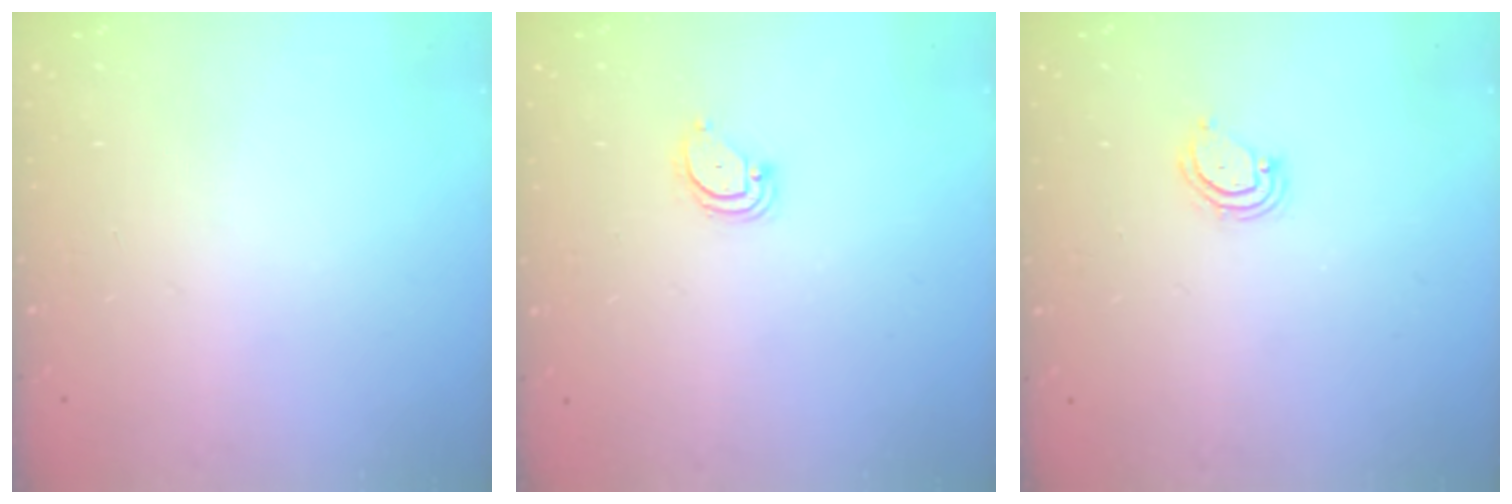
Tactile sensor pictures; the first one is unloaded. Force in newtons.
{"total": 3.9, "press": 3.9, "slide": 0.2}
{"total": 4.6, "press": 4.6, "slide": 0.4}